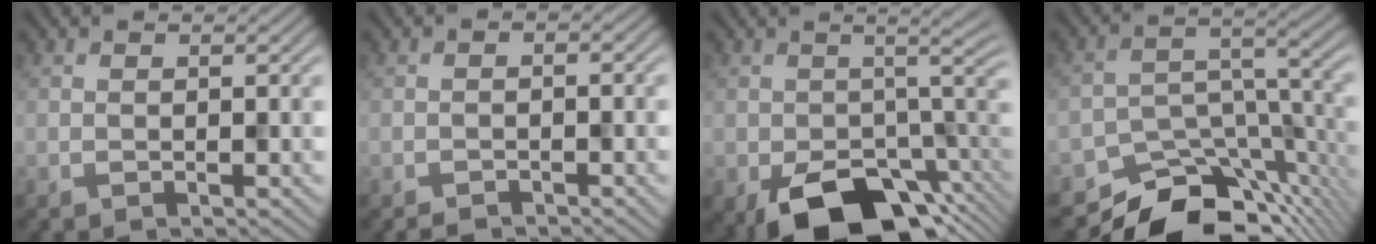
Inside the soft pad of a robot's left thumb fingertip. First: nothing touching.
{"total": 1.9, "force": [-1.6, 0.8, 0.7], "torque": [-0.013, 0.001, -0.034]}
{"total": 13.4, "force": [-5.1, 6.7, 10.4], "torque": [-0.150, -0.048, -0.061]}
{"total": 11.2, "force": [-8.9, 4.6, 5.0], "torque": [-0.074, -0.020, -0.144]}